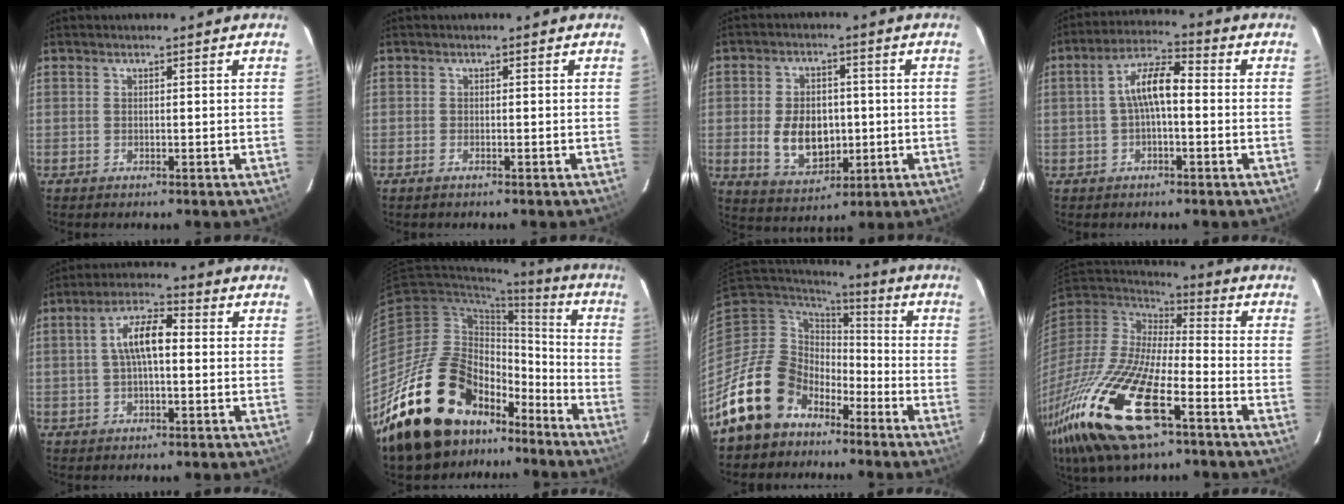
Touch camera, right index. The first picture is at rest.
{"total": 0.7, "force": [-0.6, 0.1, 0.4], "torque": [-0.010, -0.001, -0.012]}
{"total": 10.4, "force": [-1.3, 7.1, 7.5], "torque": [-0.156, 0.002, -0.006]}
{"total": 7.3, "force": [-0.4, 2.6, 6.8], "torque": [-0.137, 0.023, -0.007]}
{"total": 7.4, "force": [0.3, 2.8, 6.9], "torque": [-0.132, 0.020, 0.005]}
{"total": 26.4, "force": [-17.7, 14.1, 13.6], "torque": [-0.261, 0.012, -0.271]}
{"total": 14.4, "force": [-9.5, 10.1, 3.9], "torque": [-0.100, 0.019, -0.157]}
{"total": 28.2, "force": [-15.2, 9.6, 21.8], "torque": [-0.448, -0.073, -0.281]}